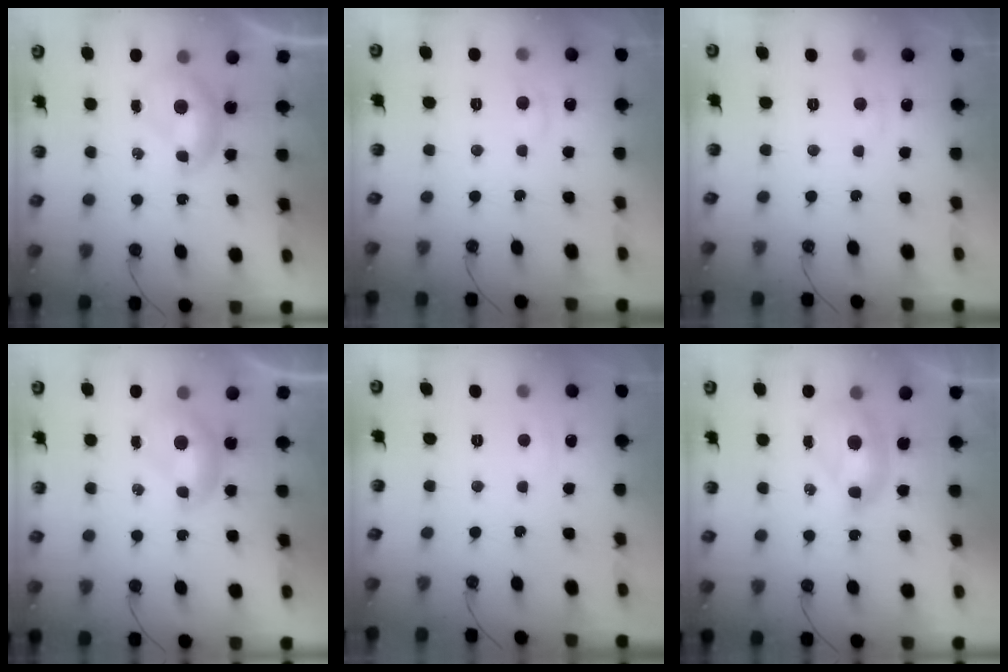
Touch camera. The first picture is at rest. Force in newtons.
{"total": 0.9, "press": 0.4, "slide": 0.7}
{"total": 0.9, "press": 0.6, "slide": 0.7}
{"total": 0.0}
{"total": 2.7, "press": 2.7, "slide": 0.5}
{"total": 2.6, "press": 2.6, "slide": 0.6}